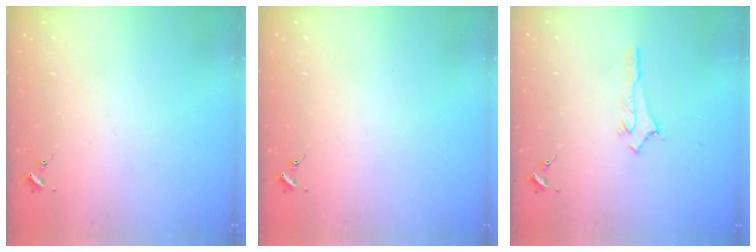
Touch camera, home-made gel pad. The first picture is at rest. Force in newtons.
{"total": 0.0}
{"total": 2.9, "press": 2.9, "slide": 0.2}